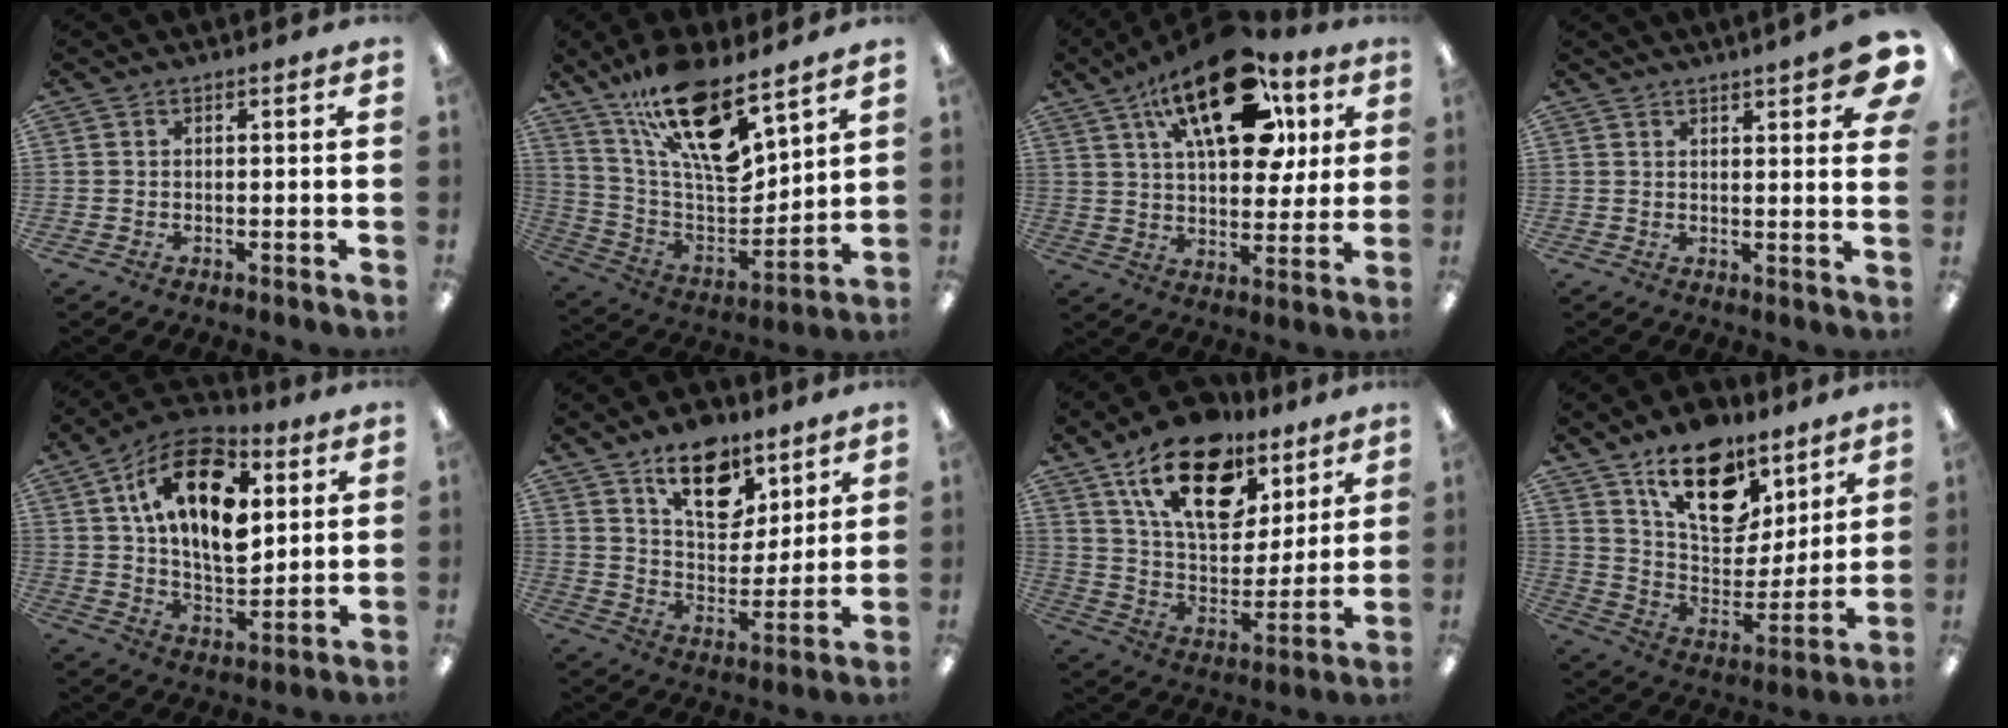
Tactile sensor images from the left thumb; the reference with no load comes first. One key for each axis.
{"total": 20.1, "fx": 13.4, "fy": 6.5, "fz": 13.4, "tx": -0.251, "ty": -0.088, "tz": 0.232}
{"total": 24.2, "fx": 12.0, "fy": 12.0, "fz": 17.2, "tx": -0.254, "ty": -0.044, "tz": 0.197}
{"total": 6.5, "fx": 4.3, "fy": 1.0, "fz": 4.7, "tx": -0.061, "ty": -0.022, "tz": 0.066}
{"total": 19.2, "fx": 7.4, "fy": 10.6, "fz": 14.1, "tx": -0.239, "ty": -0.010, "tz": 0.125}
{"total": 15.0, "fx": 9.4, "fy": 8.6, "fz": 7.9, "tx": -0.100, "ty": -0.048, "tz": 0.166}
{"total": 21.5, "fx": 12.4, "fy": 12.1, "fz": 12.8, "tx": -0.204, "ty": -0.058, "tz": 0.216}
{"total": 19.5, "fx": 12.4, "fy": 11.1, "fz": 10.3, "tx": -0.149, "ty": -0.077, "tz": 0.218}